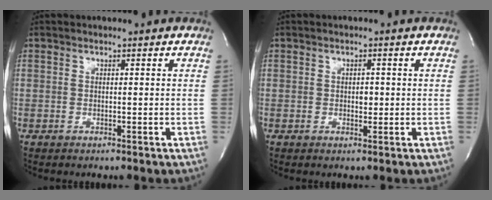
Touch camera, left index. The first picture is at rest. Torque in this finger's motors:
{"motor_torque": [-0.06, 0.22, 0.07, 0.00]}